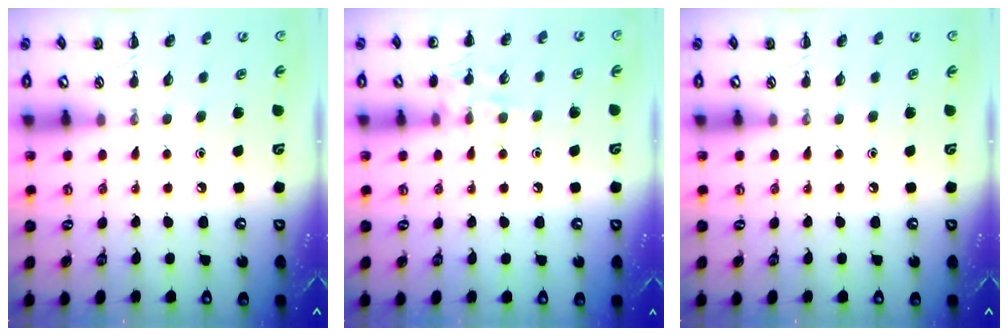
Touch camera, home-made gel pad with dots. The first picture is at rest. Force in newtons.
{"total": 8.8, "press": 8.7, "slide": 1.5}
{"total": 0.0}